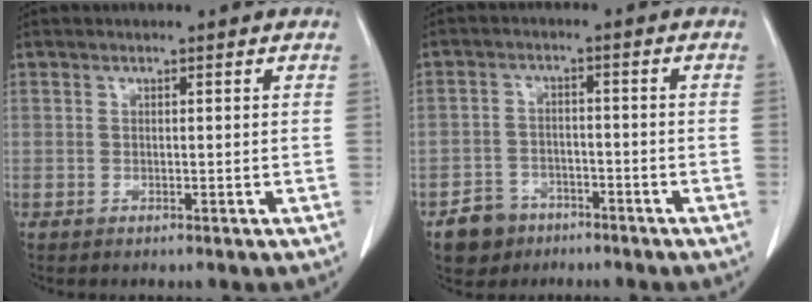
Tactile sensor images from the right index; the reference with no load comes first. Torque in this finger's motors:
{"motor_torque": [-0.41, -0.04, -0.61, -0.21]}